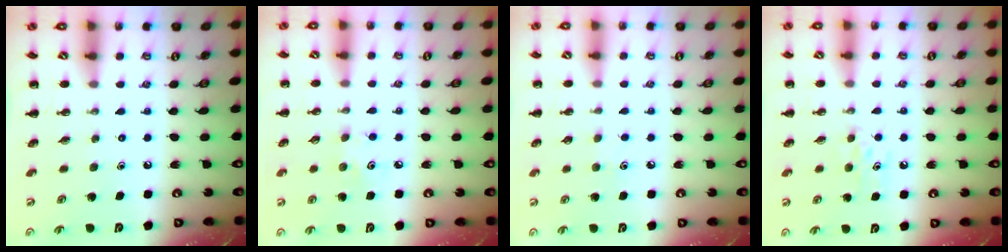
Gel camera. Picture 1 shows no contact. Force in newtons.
{"total": 3.7, "press": 3.6, "slide": 0.9}
{"total": 3.7, "press": 3.6, "slide": 1.0}
{"total": 4.5, "press": 4.3, "slide": 1.5}